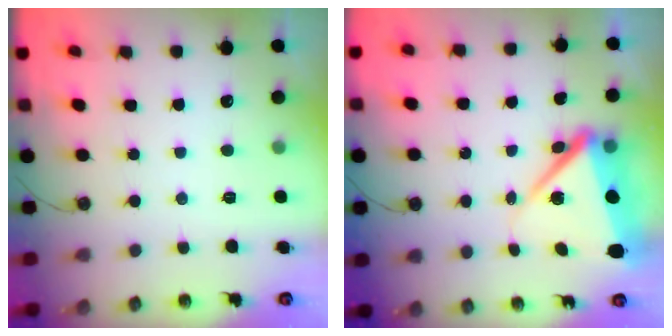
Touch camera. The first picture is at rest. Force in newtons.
{"total": 10.1, "press": 10.0, "slide": 1.0}